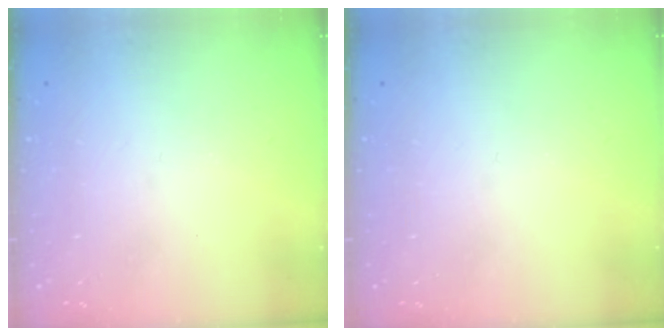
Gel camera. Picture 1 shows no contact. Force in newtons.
{"total": 0.0}